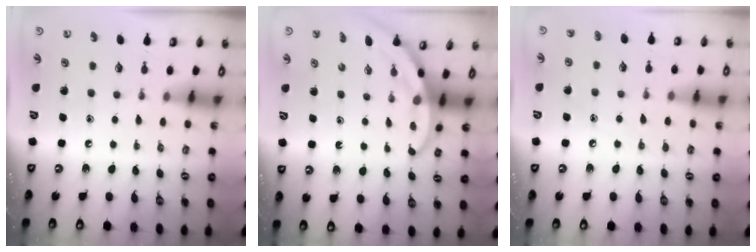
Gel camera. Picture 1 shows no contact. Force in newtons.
{"total": 3.4, "press": 3.4, "slide": 0.1}
{"total": 5.8, "press": 5.8, "slide": 0.7}